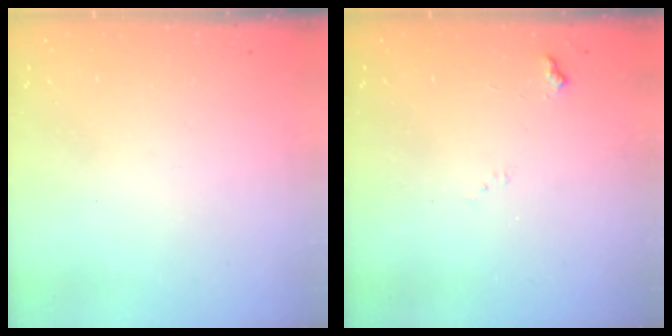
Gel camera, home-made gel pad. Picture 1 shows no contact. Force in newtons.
{"total": 5.1, "press": 5.0, "slide": 0.8}